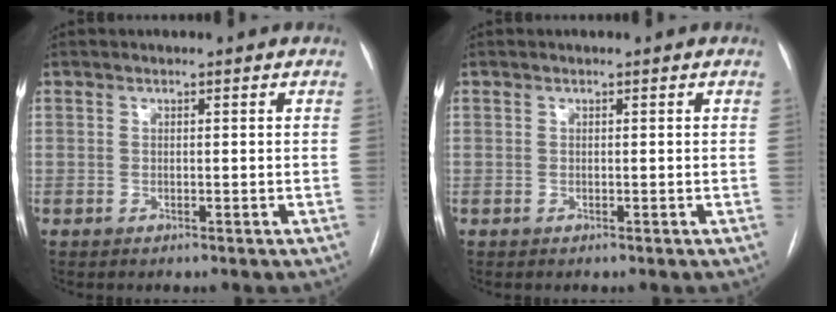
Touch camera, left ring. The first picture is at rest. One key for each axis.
{"total": 0.0}